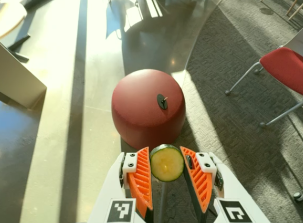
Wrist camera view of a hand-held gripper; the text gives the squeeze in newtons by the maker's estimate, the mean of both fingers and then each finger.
{"total": 6.9, "left": 6.6, "right": 7.3}